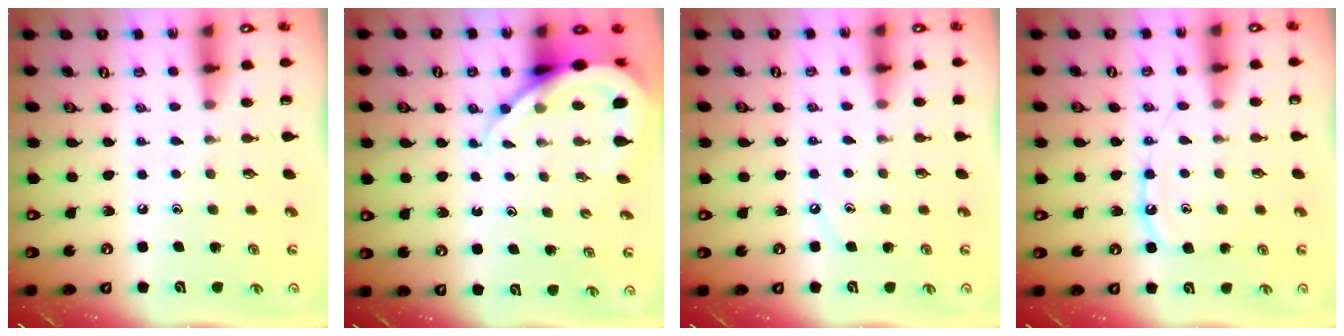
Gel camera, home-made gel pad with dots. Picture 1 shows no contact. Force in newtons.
{"total": 9.4, "press": 9.4, "slide": 1.1}
{"total": 2.7, "press": 2.7, "slide": 0.5}
{"total": 9.0, "press": 8.9, "slide": 0.7}